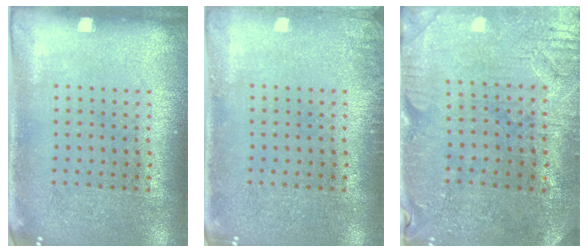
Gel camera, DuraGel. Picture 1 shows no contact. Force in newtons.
{"total": 1.0, "press": 1.0, "slide": 0.2}
{"total": 0.6, "press": 0.5, "slide": 0.3}